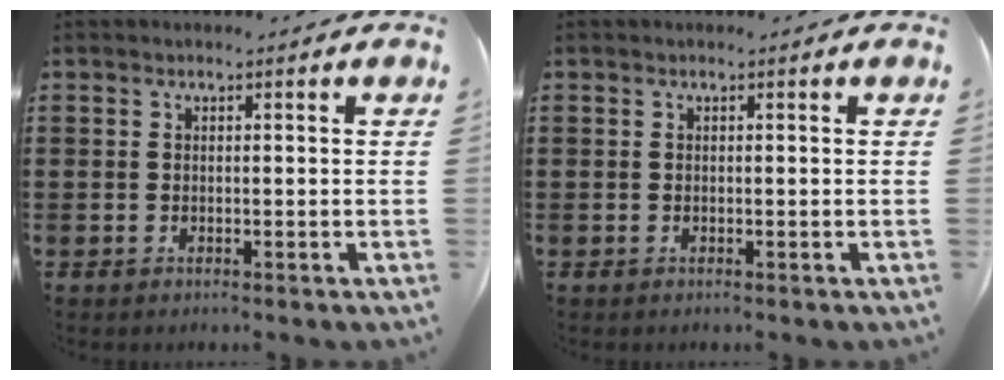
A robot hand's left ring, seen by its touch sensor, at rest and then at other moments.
{"total": 0.0}